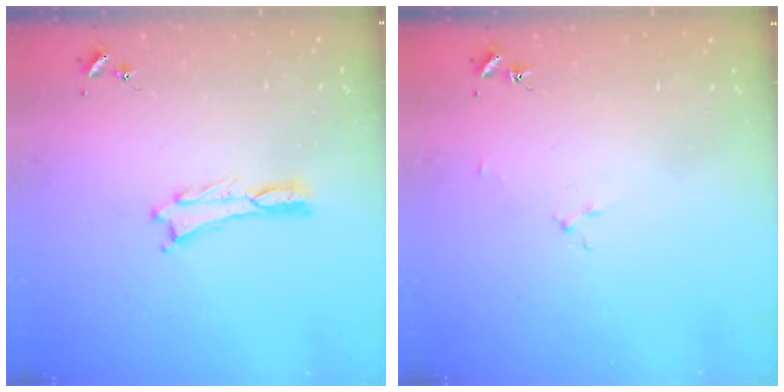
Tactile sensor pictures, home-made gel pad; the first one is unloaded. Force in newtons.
{"total": 1.6, "press": 1.6, "slide": 0.2}